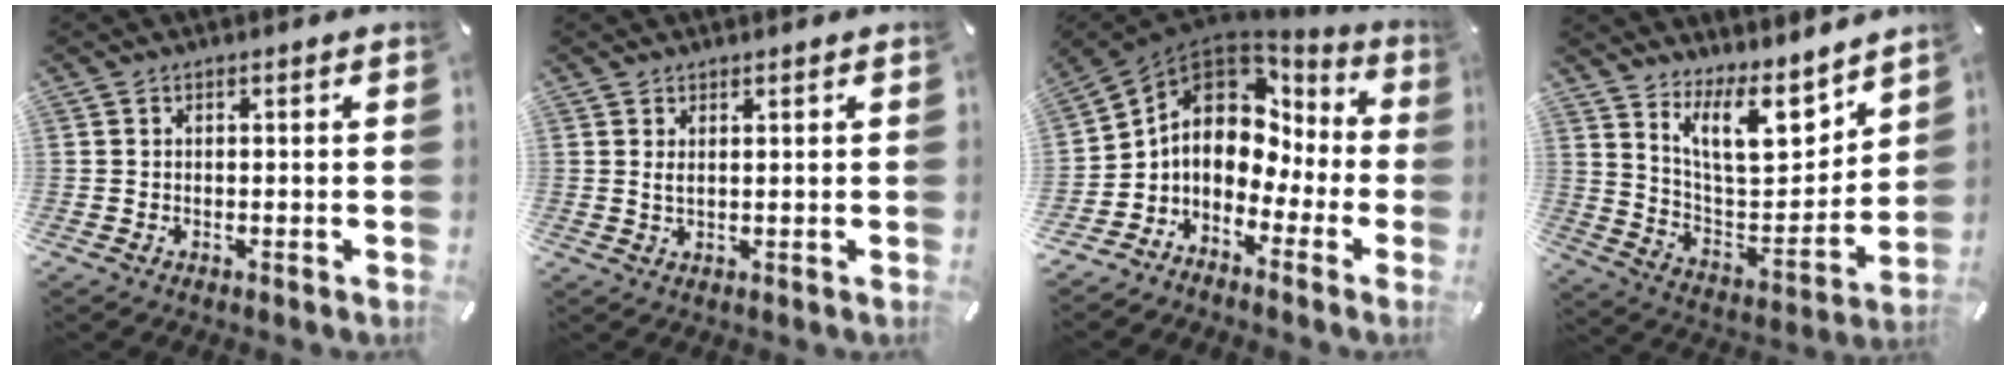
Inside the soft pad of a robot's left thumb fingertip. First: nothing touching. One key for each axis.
{"total": 1.6, "fx": 0.8, "fy": 0.4, "fz": 1.3, "tx": -0.027, "ty": 0.000, "tz": 0.014}
{"total": 10.3, "fx": 1.2, "fy": 8.5, "fz": 5.6, "tx": -0.112, "ty": -0.013, "tz": 0.018}
{"total": 16.1, "fx": 10.3, "fy": 7.6, "fz": 9.8, "tx": -0.155, "ty": -0.062, "tz": 0.182}